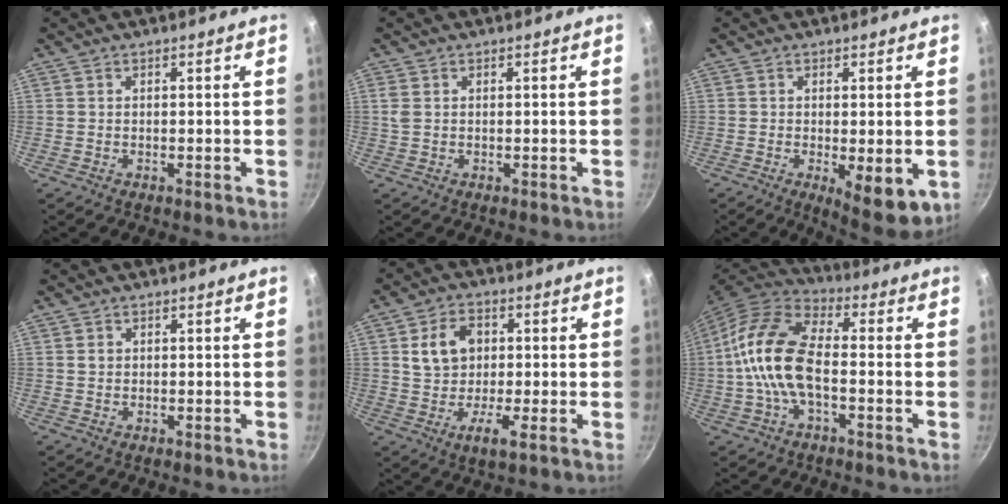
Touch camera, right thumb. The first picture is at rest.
{"total": 1.4, "force": [0.3, 0.9, 1.0], "torque": [-0.034, 0.003, 0.010]}
{"total": 8.6, "force": [-2.3, 3.0, 7.8], "torque": [-0.106, -0.021, -0.027]}
{"total": 1.0, "force": [0.2, 0.9, 0.4], "torque": [-0.004, 0.002, 0.003]}
{"total": 9.9, "force": [0.7, 6.2, 7.7], "torque": [-0.122, 0.002, 0.014]}
{"total": 14.6, "force": [-1.6, 7.3, 12.5], "torque": [-0.258, 0.036, -0.040]}